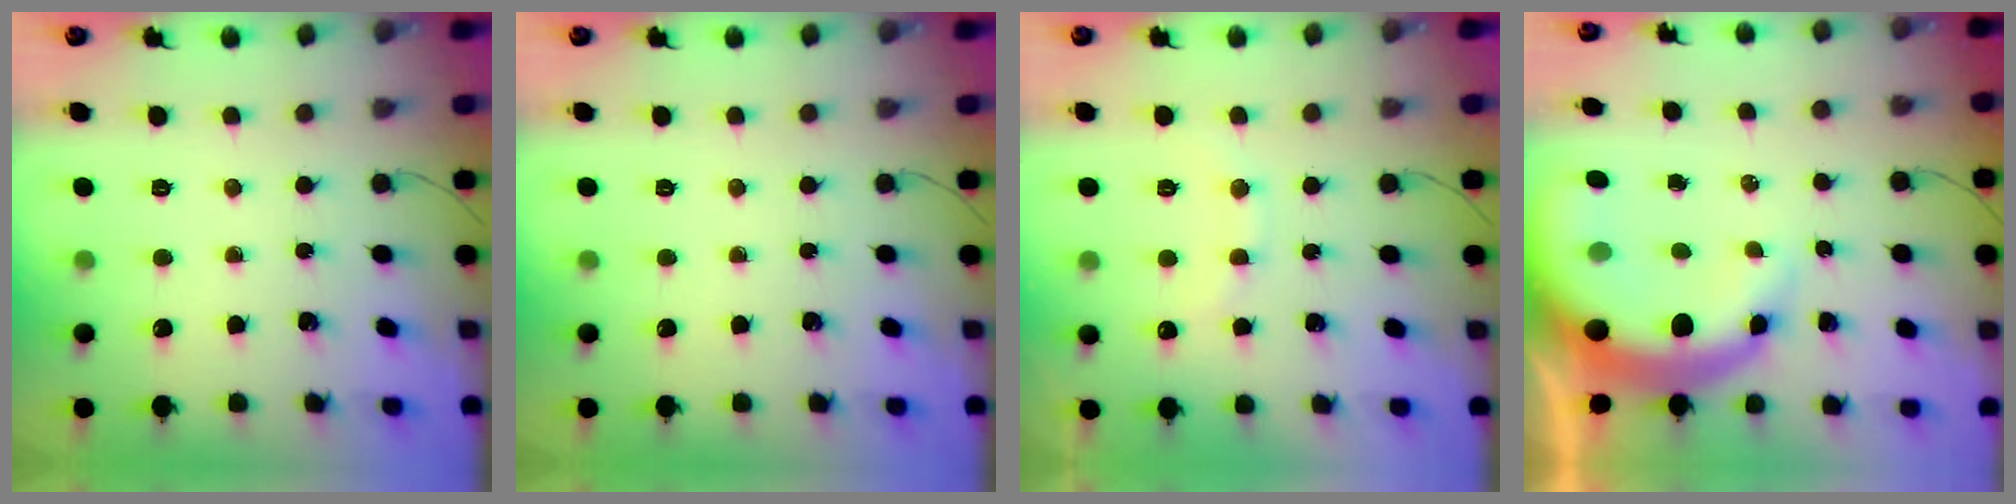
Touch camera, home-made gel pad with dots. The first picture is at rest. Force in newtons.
{"total": 0.0}
{"total": 7.3, "press": 7.3, "slide": 0.6}
{"total": 13.7, "press": 13.5, "slide": 2.6}